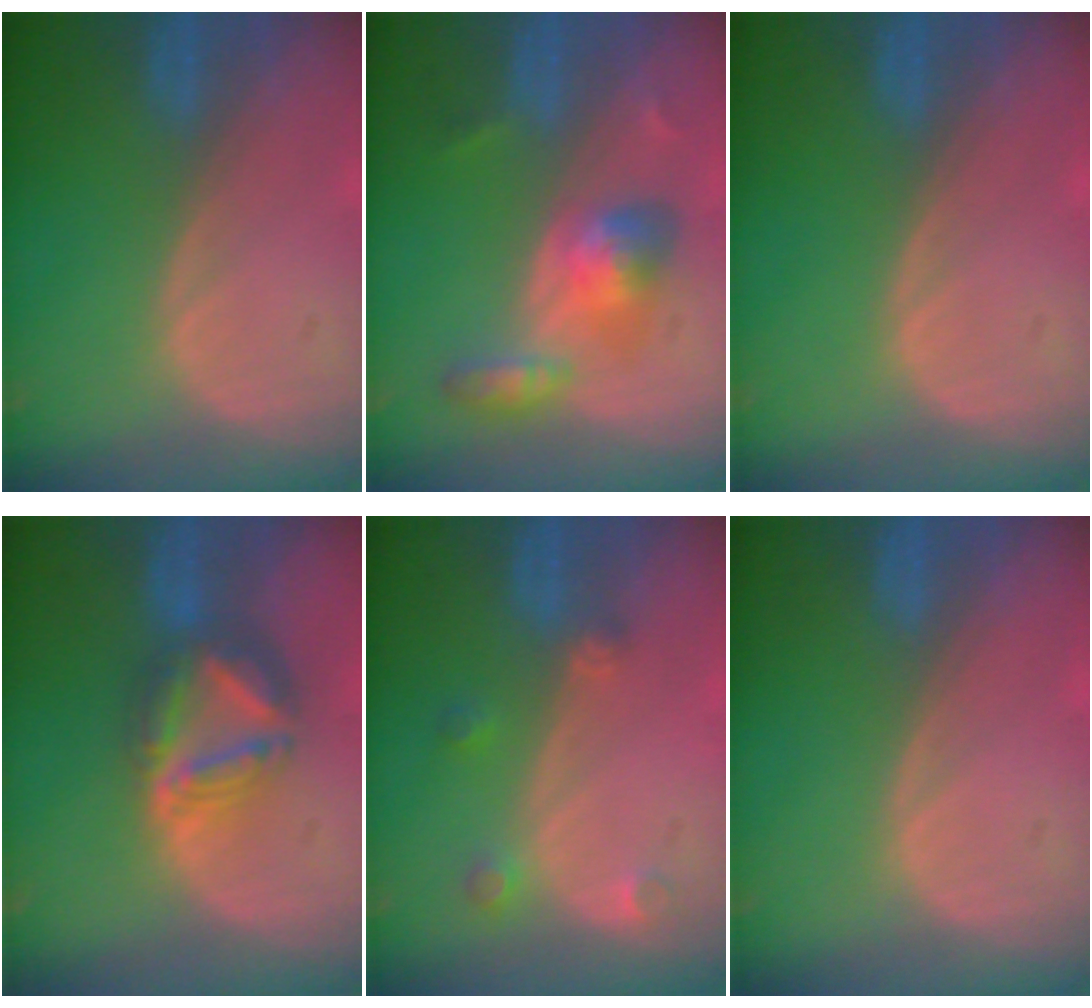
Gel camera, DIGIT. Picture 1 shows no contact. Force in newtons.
{"total": 5.7, "press": 5.6, "slide": 1.0}
{"total": 0.0}
{"total": 7.4, "press": 6.6, "slide": 3.3}
{"total": 2.6, "press": 2.6, "slide": 0.4}
{"total": 0.0}